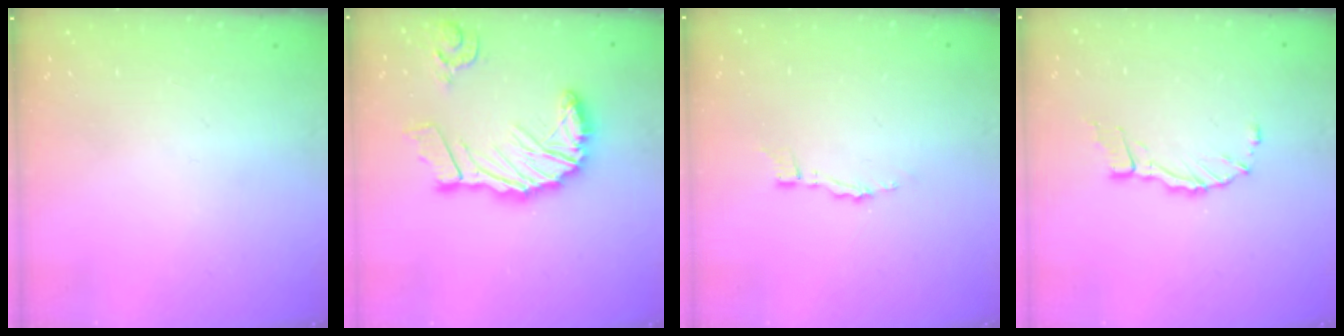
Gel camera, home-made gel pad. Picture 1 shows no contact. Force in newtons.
{"total": 19.1, "press": 19.0, "slide": 2.5}
{"total": 3.0, "press": 3.0, "slide": 0.3}
{"total": 7.9, "press": 7.9, "slide": 0.7}